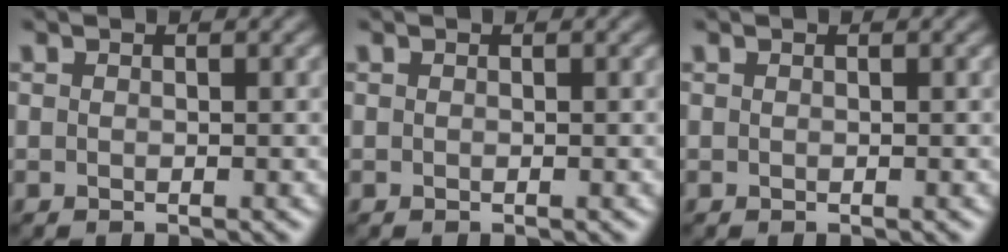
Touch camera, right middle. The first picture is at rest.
{"total": 0.0}
{"total": 0.0}